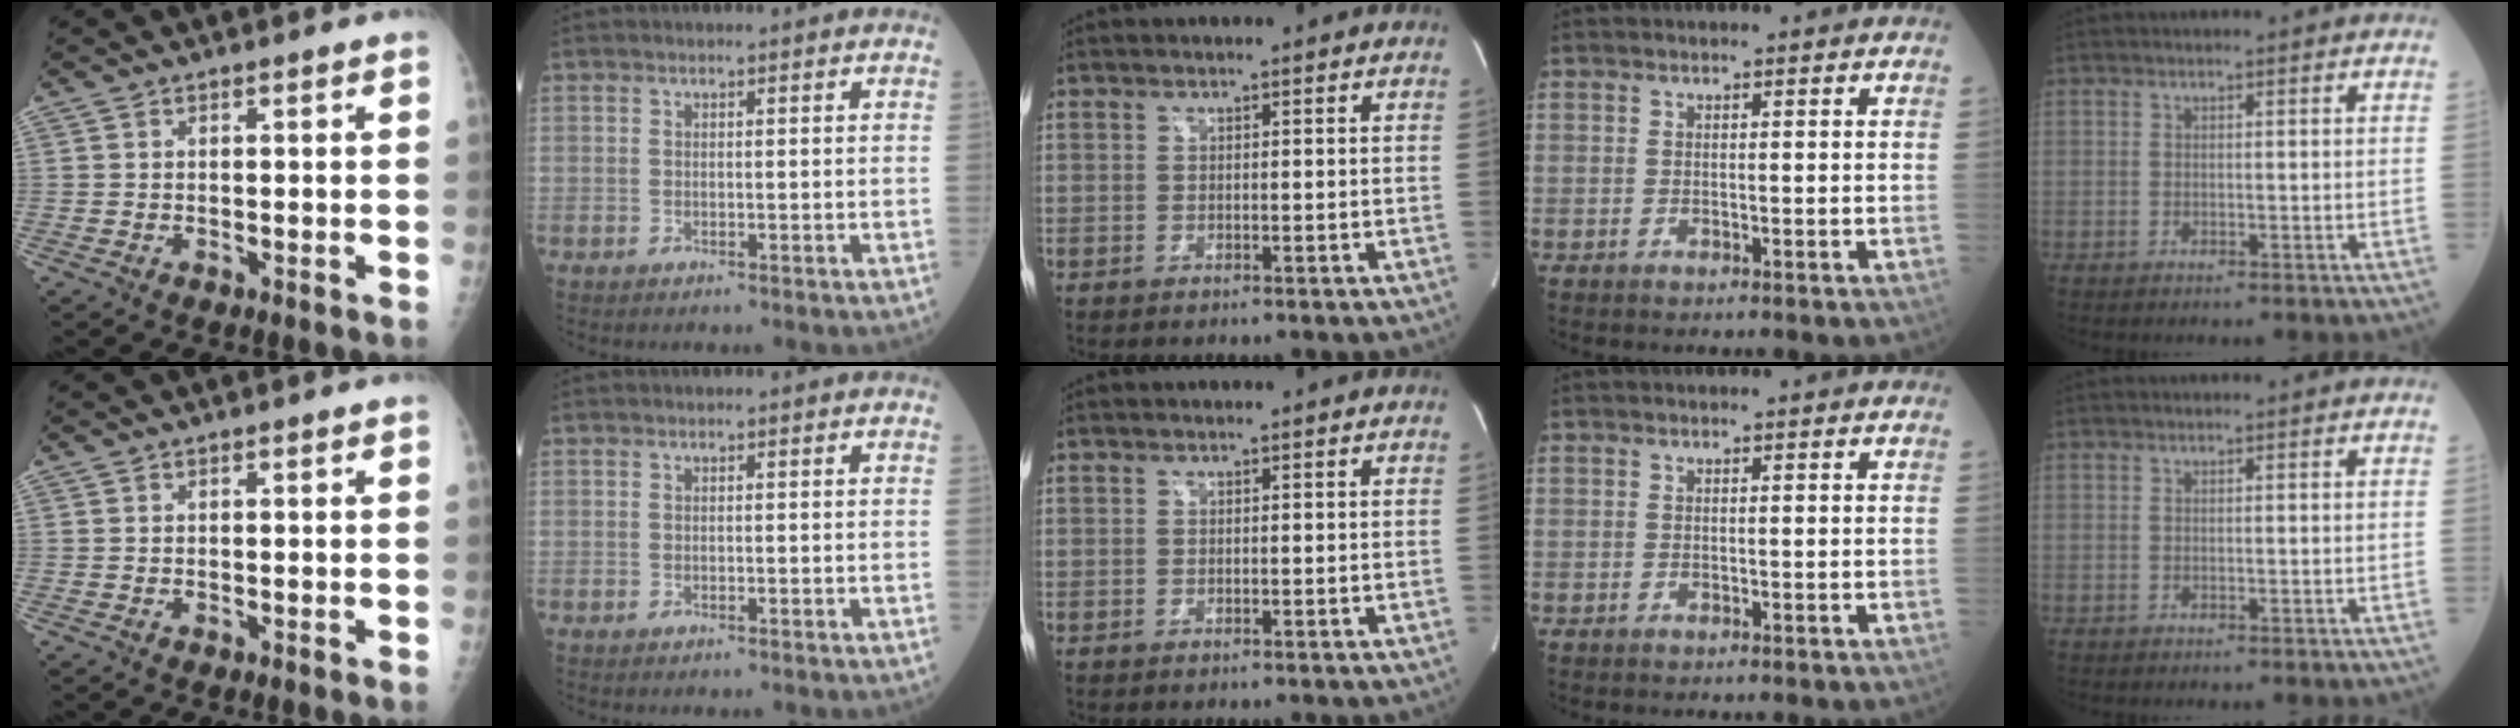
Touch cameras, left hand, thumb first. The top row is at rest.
{}